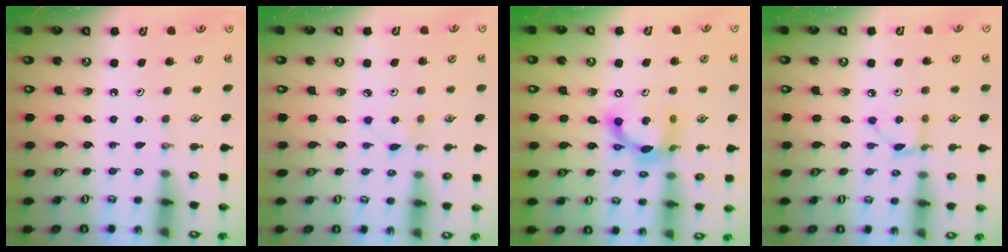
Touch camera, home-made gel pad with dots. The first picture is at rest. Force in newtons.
{"total": 2.3, "press": 2.3, "slide": 0.3}
{"total": 13.9, "press": 13.9, "slide": 0.8}
{"total": 3.7, "press": 3.7, "slide": 0.4}